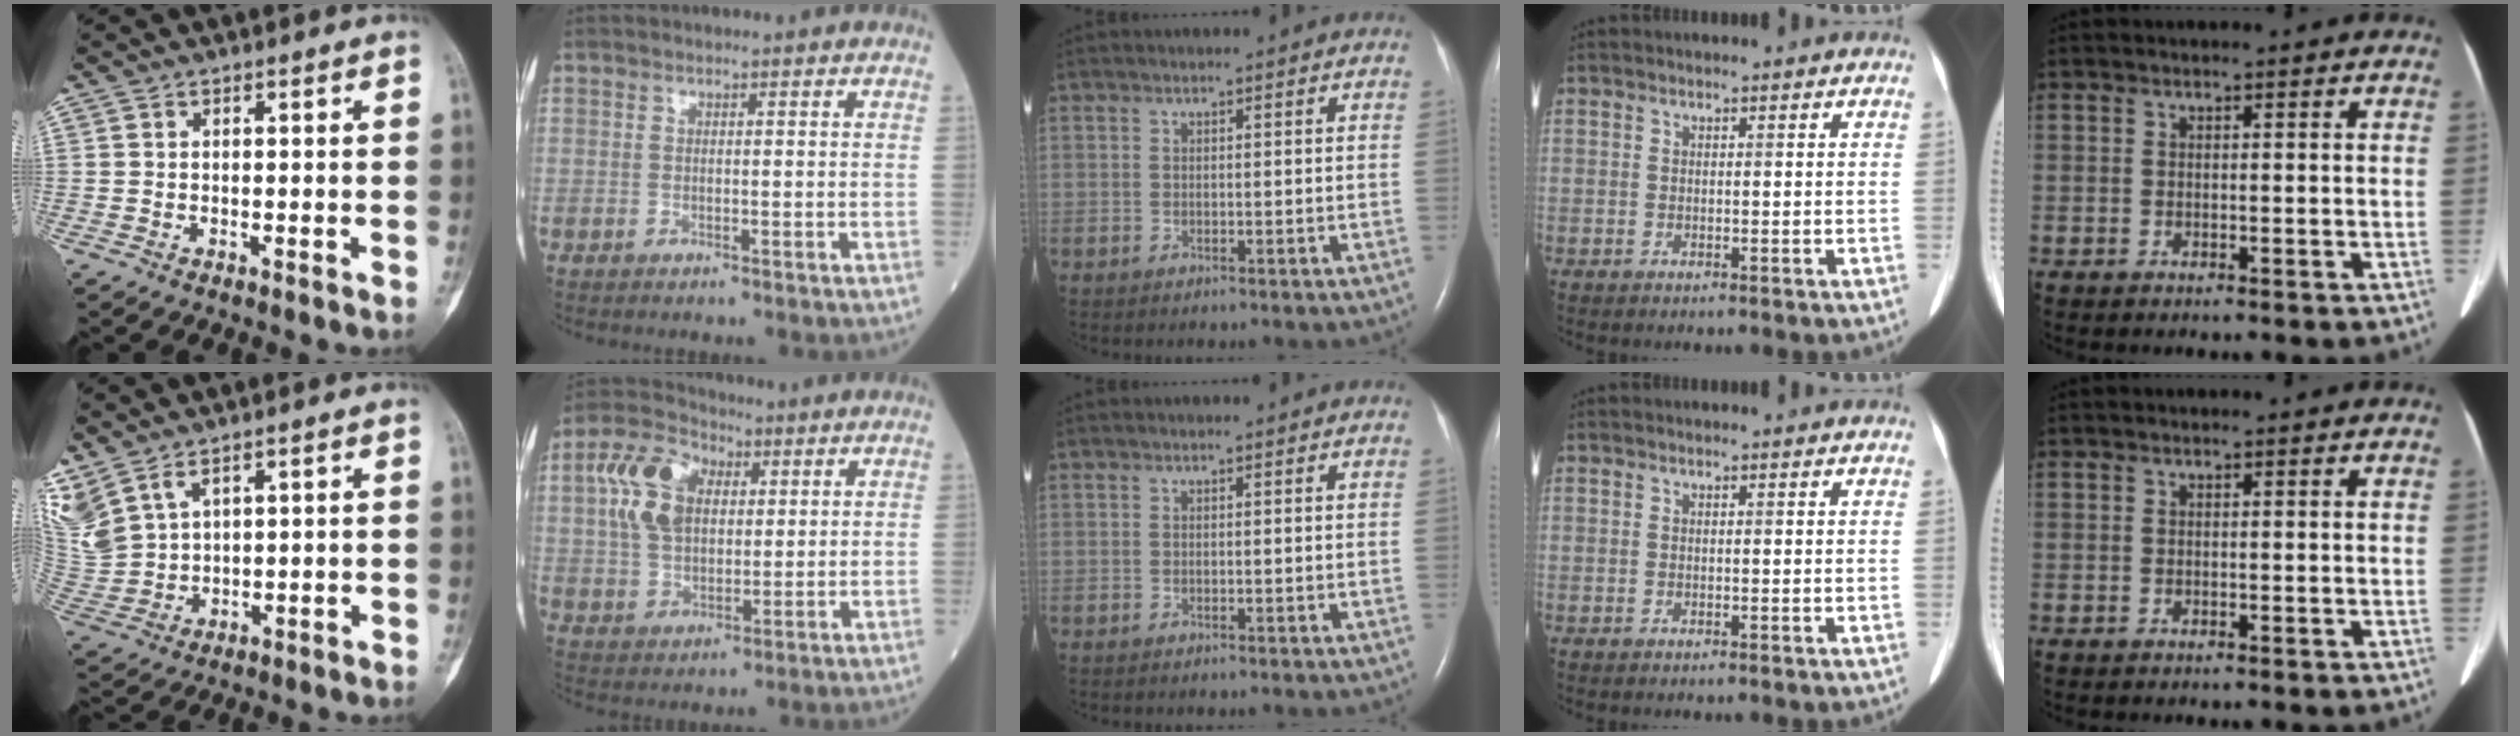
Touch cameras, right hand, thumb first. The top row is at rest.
{"thumb": {"total": 11.2, "force": [6.8, 5.8, 6.7], "torque": [-0.172, -0.018, 0.160]}, "index": {"total": 11.5, "force": [3.3, 7.2, 8.3], "torque": [-0.190, 0.031, 0.063]}}